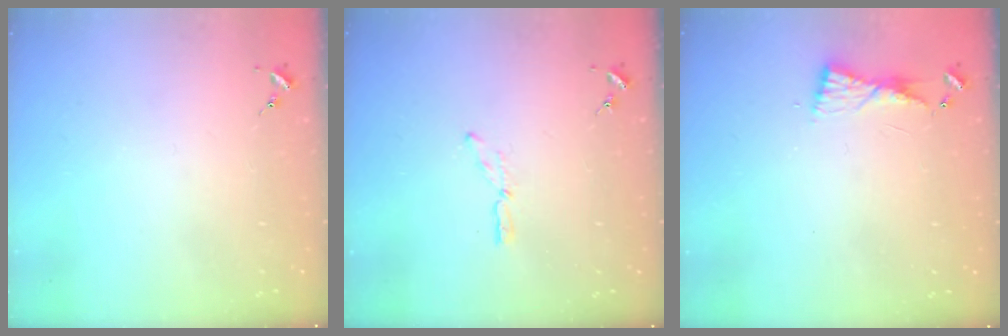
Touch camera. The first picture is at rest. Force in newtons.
{"total": 5.2, "press": 5.1, "slide": 0.3}
{"total": 5.6, "press": 5.6, "slide": 0.8}